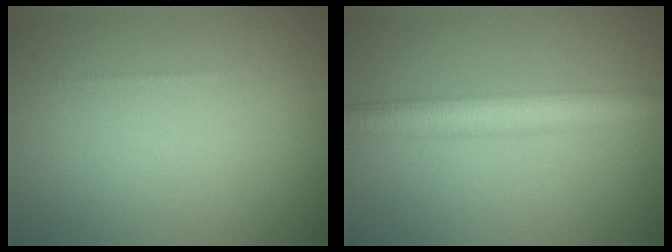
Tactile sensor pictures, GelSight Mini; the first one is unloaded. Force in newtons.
{"total": 5.1, "press": 5.1, "slide": 0.0}